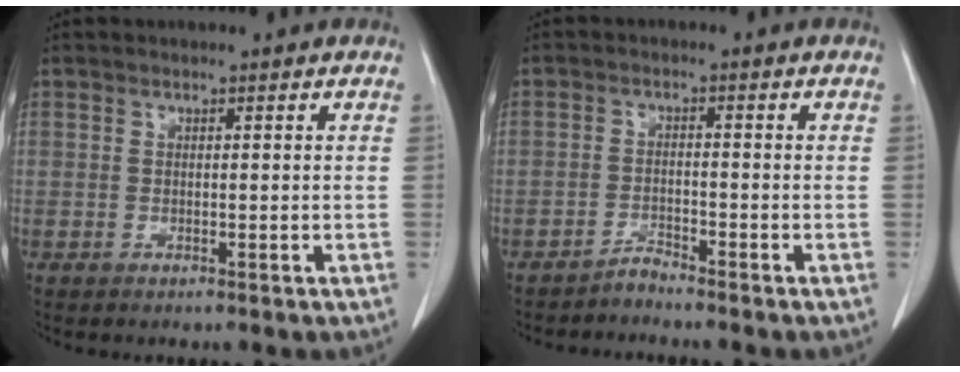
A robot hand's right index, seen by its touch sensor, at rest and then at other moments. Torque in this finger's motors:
{"motor_torque": [-0.46, -0.26, -0.39, -0.12]}